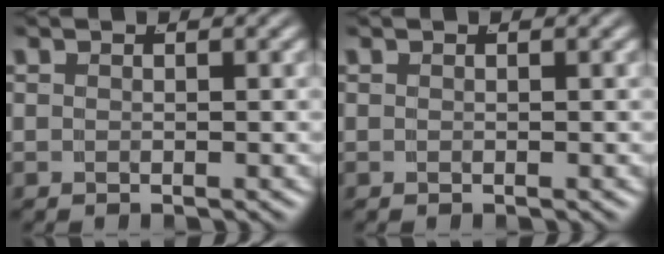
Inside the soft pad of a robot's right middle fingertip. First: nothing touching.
{"total": 0.0}